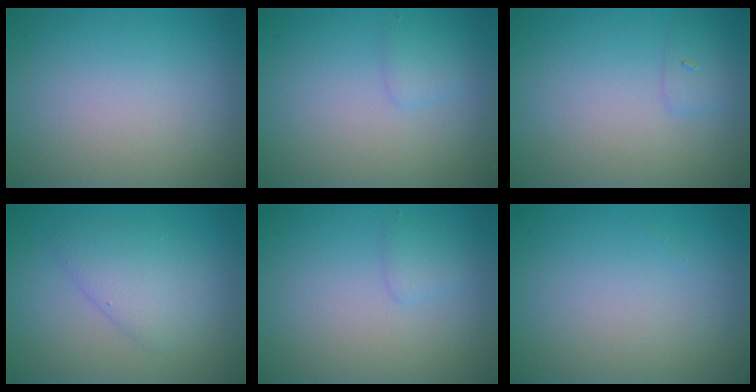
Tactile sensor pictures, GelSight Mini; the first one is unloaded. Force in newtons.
{"total": 1.1, "press": 1.1, "slide": 0.1}
{"total": 1.1, "press": 1.1, "slide": 0.0}
{"total": 3.0, "press": 3.0, "slide": 0.3}
{"total": 1.1, "press": 1.1, "slide": 0.1}
{"total": 0.0}